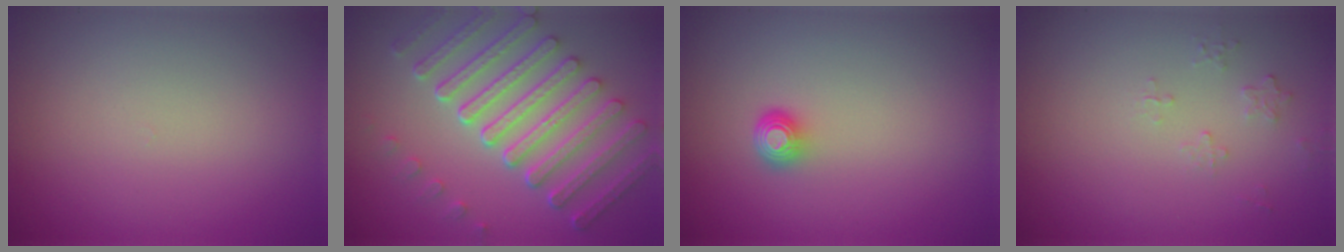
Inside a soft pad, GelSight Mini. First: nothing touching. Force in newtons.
{"total": 7.5, "press": 5.6, "slide": 4.9}
{"total": 1.6, "press": 1.2, "slide": 1.2}
{"total": 0.7, "press": 0.5, "slide": 0.5}